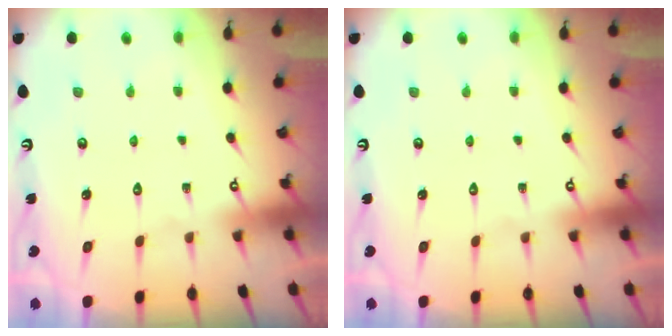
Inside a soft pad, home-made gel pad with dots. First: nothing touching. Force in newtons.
{"total": 0.0}